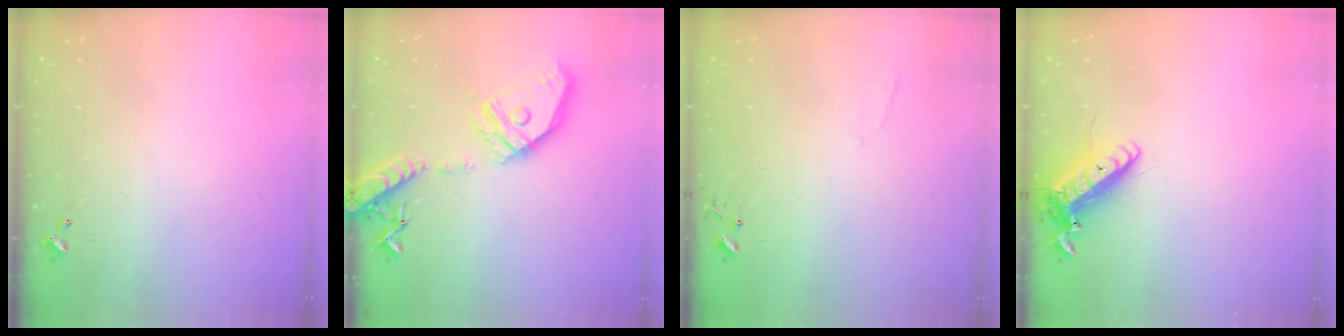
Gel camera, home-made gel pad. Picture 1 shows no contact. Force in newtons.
{"total": 20.0, "press": 19.7, "slide": 3.5}
{"total": 3.8, "press": 3.7, "slide": 0.6}
{"total": 14.5, "press": 14.2, "slide": 2.9}